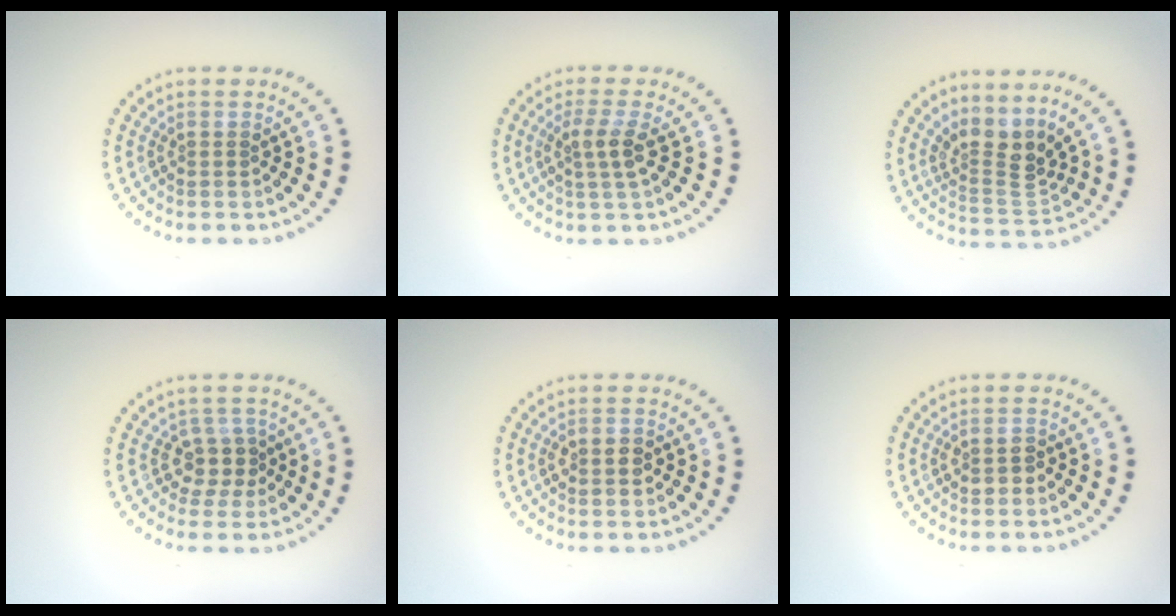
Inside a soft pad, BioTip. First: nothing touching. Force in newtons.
{"total": 2.4, "press": 2.1, "slide": 1.0}
{"total": 3.3, "press": 2.3, "slide": 2.4}
{"total": 2.4, "press": 1.8, "slide": 1.7}
{"total": 1.9, "press": 1.9, "slide": 0.2}
{"total": 1.4, "press": 1.4, "slide": 0.3}